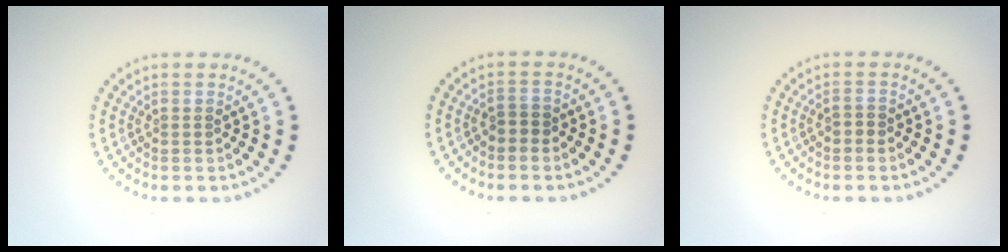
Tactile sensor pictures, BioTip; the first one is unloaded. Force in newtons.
{"total": 1.1, "press": 1.0, "slide": 0.4}
{"total": 0.8, "press": 0.8, "slide": 0.2}